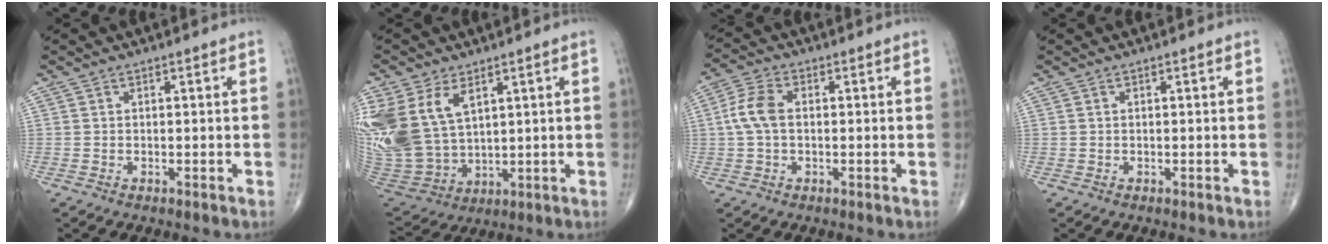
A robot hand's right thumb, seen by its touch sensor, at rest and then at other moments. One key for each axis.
{"total": 18.6, "fx": 6.6, "fy": 12.2, "fz": 12.4, "tx": -0.283, "ty": -0.015, "tz": 0.148}
{"total": 6.2, "fx": 0.2, "fy": 3.8, "fz": 4.8, "tx": -0.110, "ty": 0.017, "tz": -0.002}
{"total": 0.0}